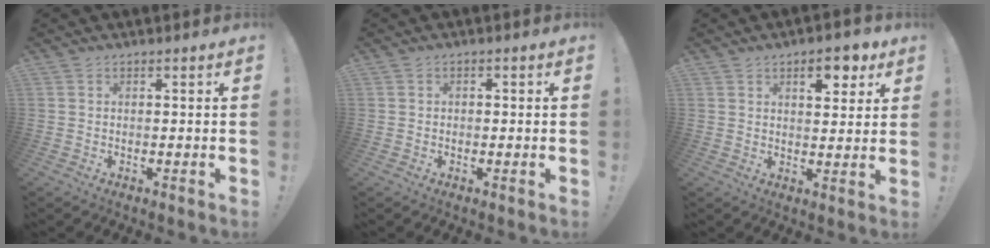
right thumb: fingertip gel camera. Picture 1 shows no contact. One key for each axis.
{"total": 1.2, "fx": -0.6, "fy": 0.9, "fz": 0.5, "tx": -0.013, "ty": 0.007, "tz": -0.011}
{"total": 7.9, "fx": 4.1, "fy": 3.9, "fz": 5.5, "tx": -0.054, "ty": -0.018, "tz": 0.064}